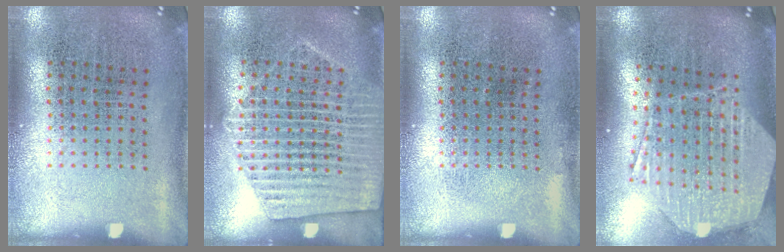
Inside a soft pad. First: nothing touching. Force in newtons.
{"total": 2.0, "press": 1.8, "slide": 0.9}
{"total": 0.0}
{"total": 3.0, "press": 2.4, "slide": 1.8}